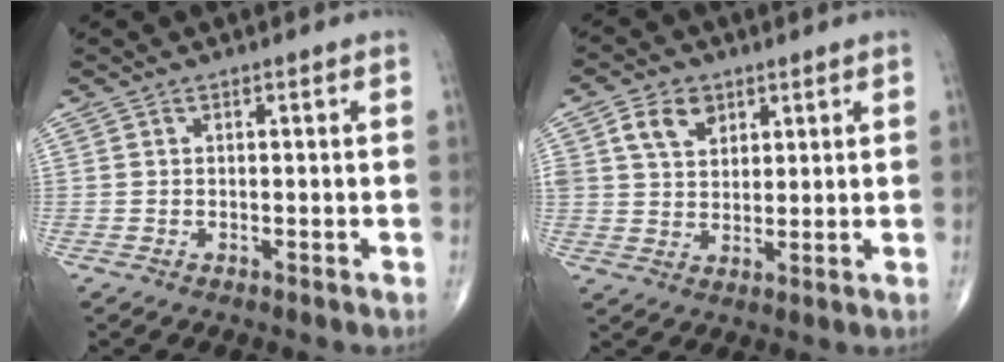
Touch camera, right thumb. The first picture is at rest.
{"total": 6.7, "force": [3.1, 4.8, 3.6], "torque": [-0.046, -0.010, 0.056]}